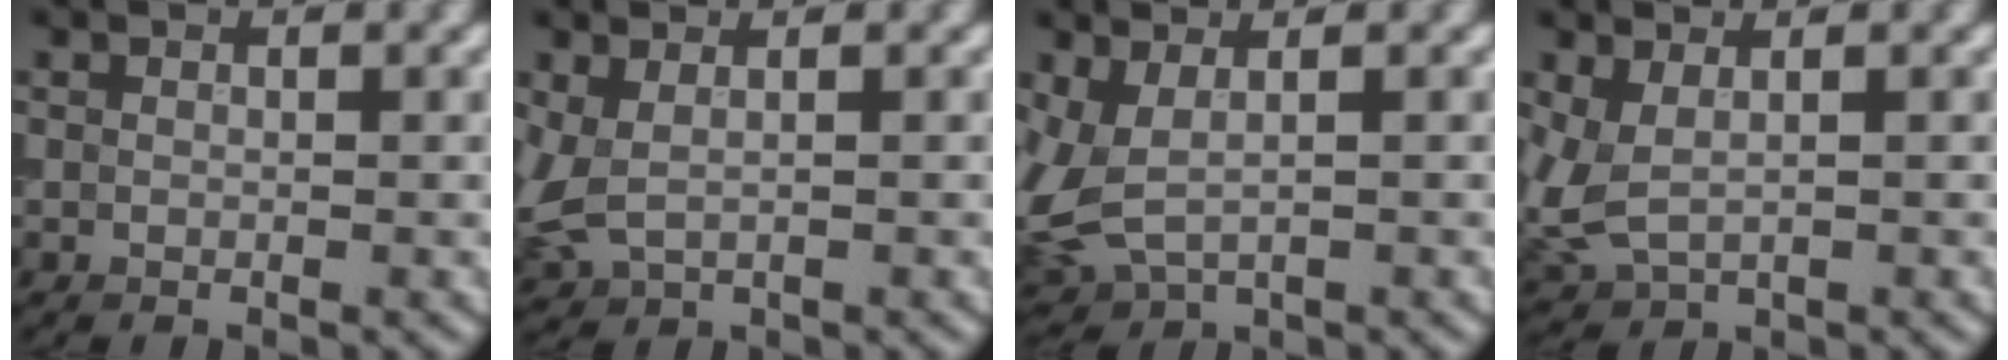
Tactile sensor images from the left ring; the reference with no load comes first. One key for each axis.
{"total": 2.6, "fx": 0.7, "fy": 1.4, "fz": 2.1, "tx": -0.063, "ty": -0.002, "tz": 0.019}
{"total": 4.2, "fx": 0.9, "fy": 2.1, "fz": 3.5, "tx": -0.100, "ty": -0.003, "tz": 0.021}
{"total": 2.9, "fx": 0.8, "fy": 1.5, "fz": 2.4, "tx": -0.069, "ty": -0.006, "tz": 0.019}